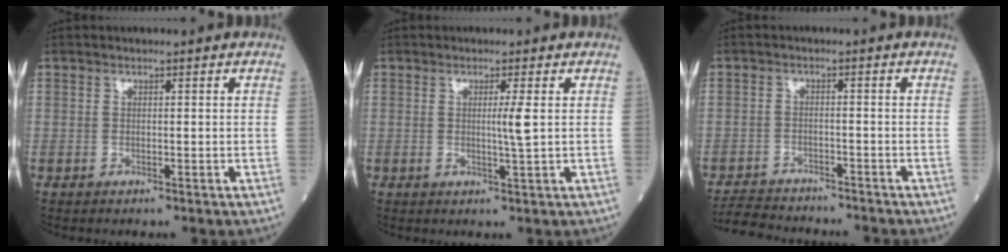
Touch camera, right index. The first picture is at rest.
{"total": 2.4, "force": [0.3, -0.6, 2.3], "torque": [-0.042, -0.006, 0.005]}
{"total": 7.8, "force": [-7.5, 1.3, 1.5], "torque": [-0.024, -0.004, -0.118]}